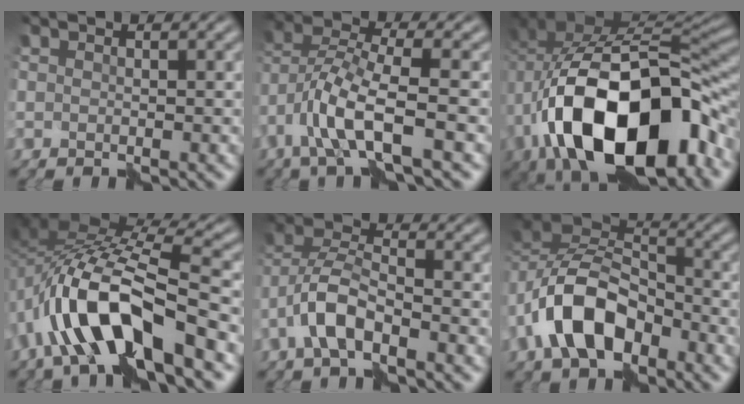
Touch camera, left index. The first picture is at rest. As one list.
[{"total": 6.2, "force": [-2.8, 1.8, 5.3], "torque": [-0.115, 0.002, -0.060]}, {"total": 16.6, "force": [-5.9, 9.3, 12.5], "torque": [-0.196, -0.018, -0.101]}, {"total": 10.8, "force": [-5.1, 4.0, 8.7], "torque": [-0.172, 0.013, -0.097]}, {"total": 4.9, "force": [-2.7, 2.0, 3.5], "torque": [-0.075, 0.011, -0.060]}, {"total": 8.5, "force": [-3.9, 5.1, 5.5], "torque": [-0.102, 0.013, -0.082]}]